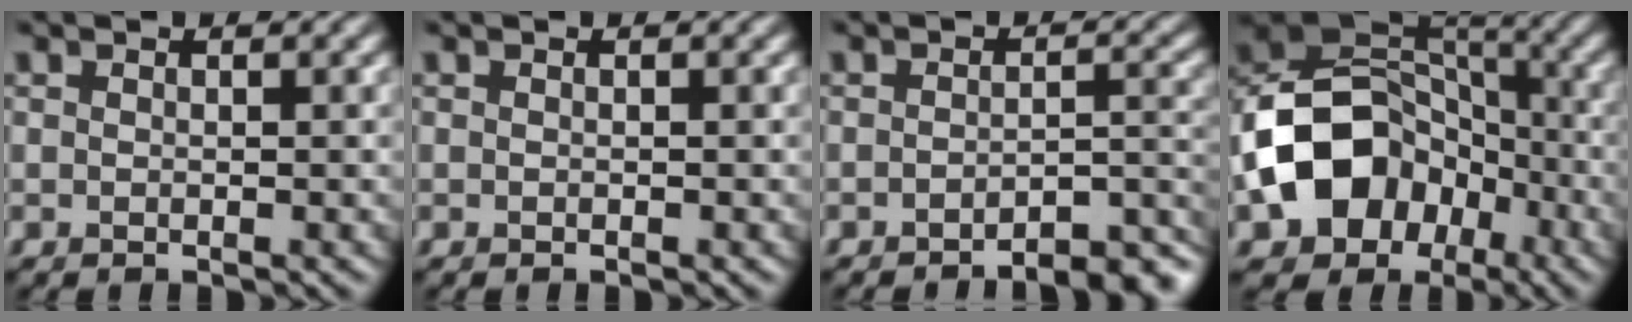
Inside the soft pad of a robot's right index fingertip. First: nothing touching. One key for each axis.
{"total": 0.0}
{"total": 5.5, "fx": -4.6, "fy": 1.2, "fz": 2.8, "tx": -0.023, "ty": 0.012, "tz": -0.059}
{"total": 11.9, "fx": -3.8, "fy": 9.1, "fz": 6.7, "tx": -0.123, "ty": 0.003, "tz": -0.081}